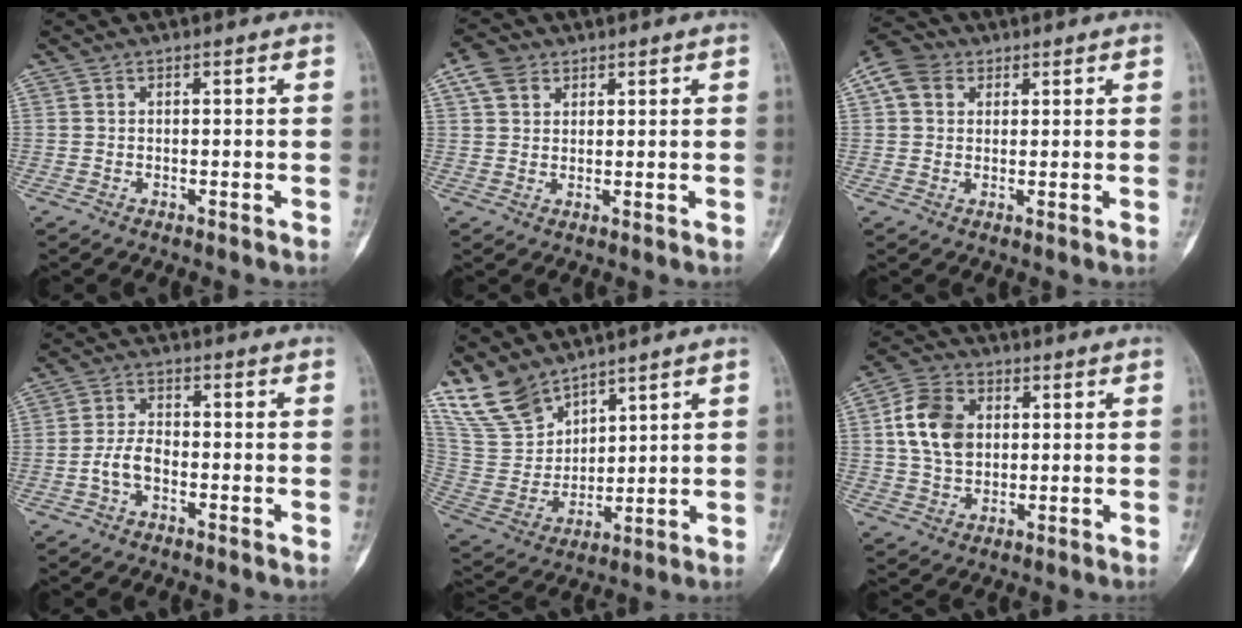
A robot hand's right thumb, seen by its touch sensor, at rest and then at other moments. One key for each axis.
{"total": 5.0, "fx": 2.6, "fy": 3.6, "fz": 2.2, "tx": -0.030, "ty": 0.000, "tz": 0.051}
{"total": 6.6, "fx": 2.5, "fy": 5.2, "fz": 3.2, "tx": -0.051, "ty": 0.013, "tz": 0.042}
{"total": 4.3, "fx": -1.8, "fy": 2.5, "fz": 3.1, "tx": -0.059, "ty": 0.020, "tz": -0.038}
{"total": 12.2, "fx": 10.0, "fy": 5.9, "fz": 3.9, "tx": -0.066, "ty": -0.054, "tz": 0.222}
{"total": 11.0, "fx": 1.7, "fy": 8.3, "fz": 7.0, "tx": -0.113, "ty": 0.007, "tz": 0.029}